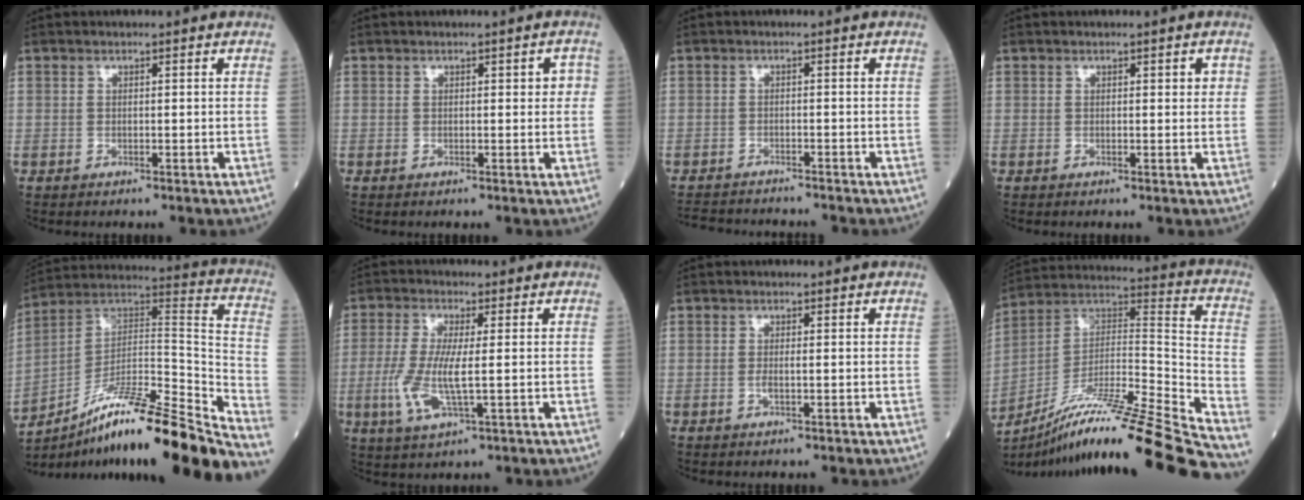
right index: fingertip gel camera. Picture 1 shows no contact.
{"total": 2.0, "force": [0.4, 1.0, 1.7], "torque": [-0.013, 0.011, 0.003]}
{"total": 8.4, "force": [-8.0, 1.0, 2.2], "torque": [-0.033, -0.008, -0.116]}
{"total": 1.3, "force": [0.4, 0.6, 1.1], "torque": [-0.011, 0.002, 0.005]}
{"total": 28.3, "force": [-21.9, 0.5, 17.9], "torque": [-0.227, 0.001, -0.361]}
{"total": 7.5, "force": [-1.1, 1.4, 7.3], "torque": [-0.171, -0.013, -0.023]}
{"total": 0.9, "force": [-0.2, 0.0, 0.9], "torque": [-0.022, -0.002, -0.005]}
{"total": 26.2, "force": [-21.4, -1.4, 15.0], "torque": [-0.225, -0.013, -0.365]}